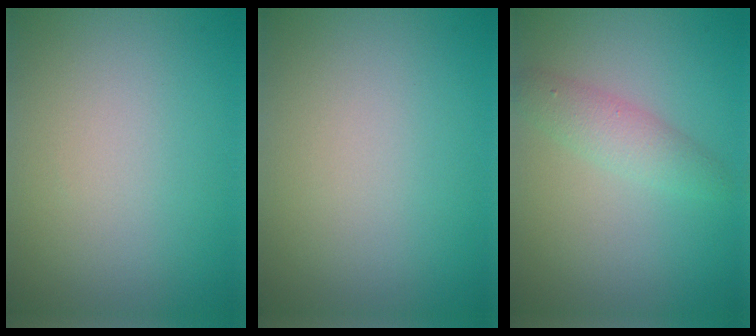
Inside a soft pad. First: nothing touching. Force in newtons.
{"total": 0.0}
{"total": 2.4, "press": 2.4, "slide": 0.1}